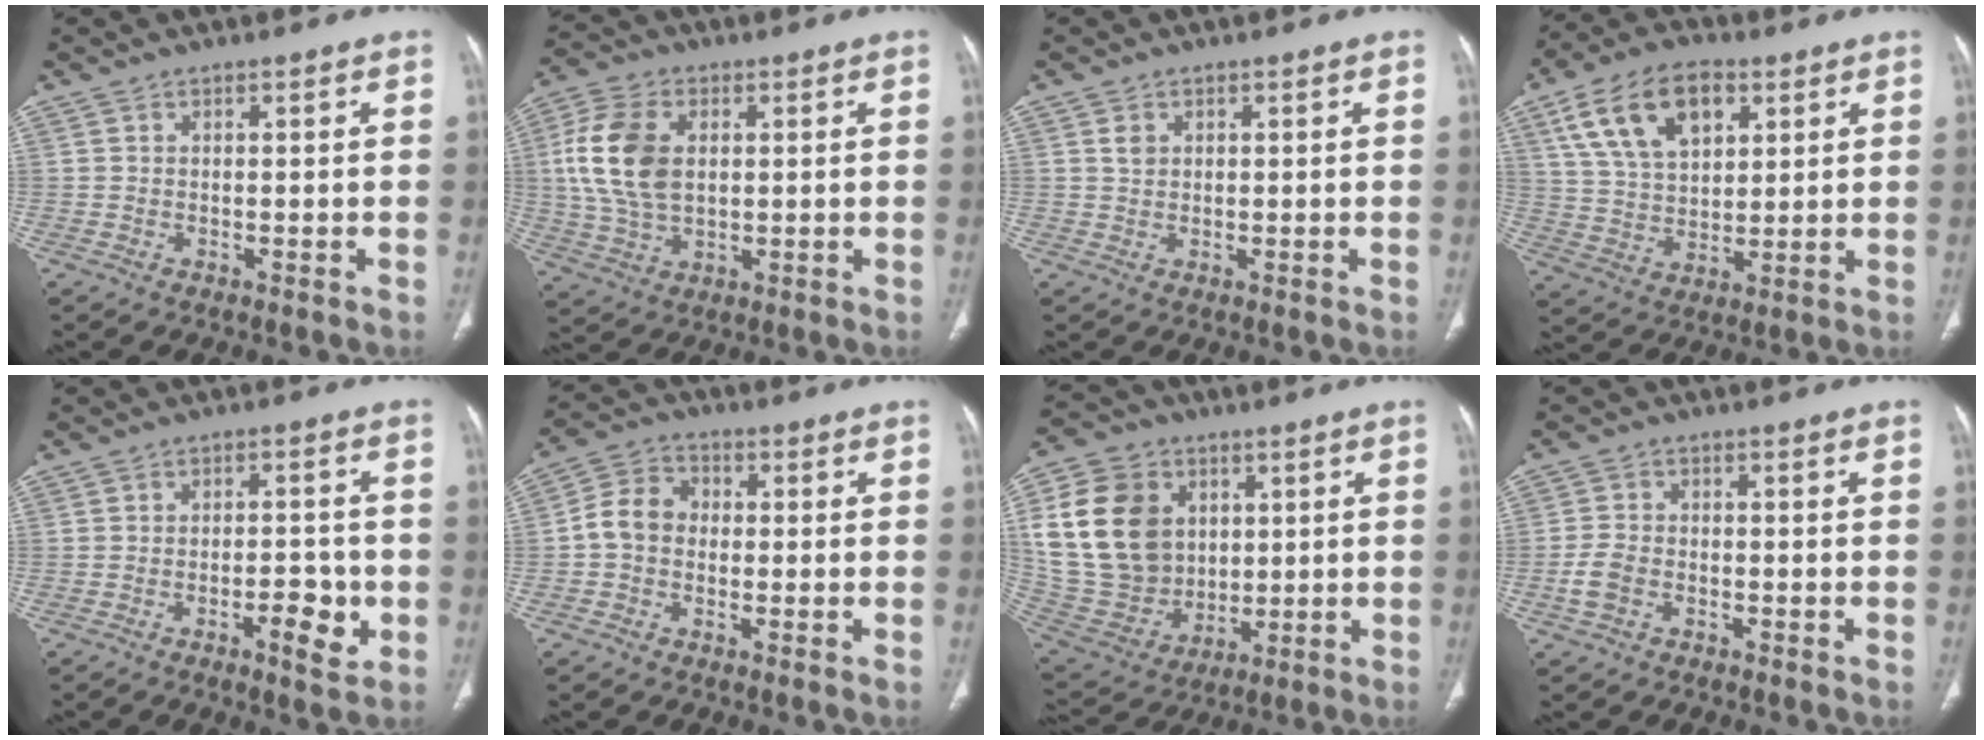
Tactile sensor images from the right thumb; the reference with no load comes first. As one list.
[{"total": 13.0, "force": [2.0, 8.3, 9.8], "torque": [-0.201, 0.003, 0.038]}, {"total": 1.7, "force": [0.7, 1.3, 0.8], "torque": [-0.011, -0.004, 0.015]}, {"total": 15.0, "force": [6.5, 8.9, 10.1], "torque": [-0.160, -0.009, 0.123]}, {"total": 6.1, "force": [-2.1, 2.4, 5.1], "torque": [-0.064, 0.012, -0.029]}, {"total": 6.9, "force": [-0.6, 5.6, 3.9], "torque": [-0.059, 0.024, -0.025]}, {"total": 21.8, "force": [4.7, 17.4, 12.3], "torque": [-0.229, 0.007, 0.105]}, {"total": 3.8, "force": [-1.6, 2.6, 2.4], "torque": [-0.053, 0.012, -0.032]}]